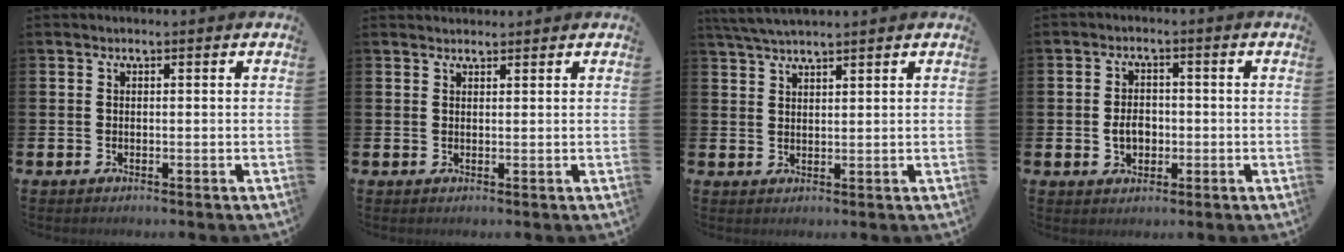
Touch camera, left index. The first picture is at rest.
{"total": 1.3, "force": [1.3, 0.3, 0.1], "torque": [0.009, -0.002, 0.021]}
{"total": 3.8, "force": [3.5, 0.3, 1.4], "torque": [-0.039, -0.005, 0.066]}
{"total": 3.3, "force": [-0.6, 2.5, 2.1], "torque": [-0.023, -0.002, -0.018]}